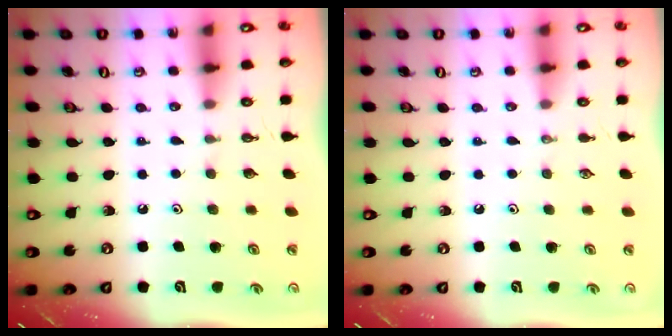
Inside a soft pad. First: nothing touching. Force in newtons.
{"total": 0.0}